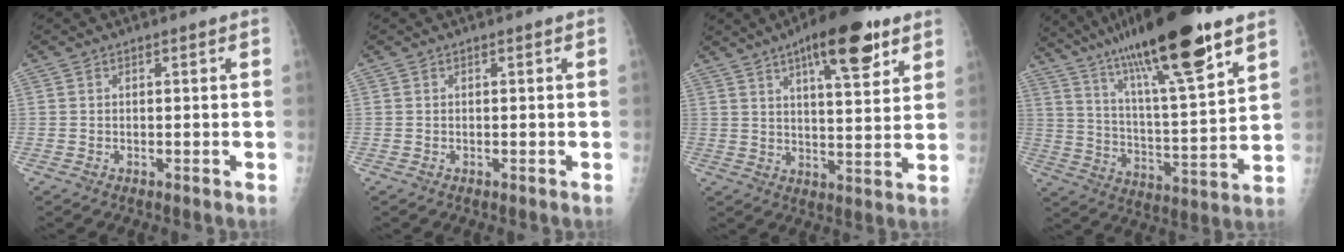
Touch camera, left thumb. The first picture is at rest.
{"total": 0.0}
{"total": 15.2, "force": [8.5, 4.8, 11.6], "torque": [-0.146, -0.031, 0.123]}
{"total": 24.2, "force": [15.8, 3.8, 18.0], "torque": [-0.305, -0.049, 0.271]}